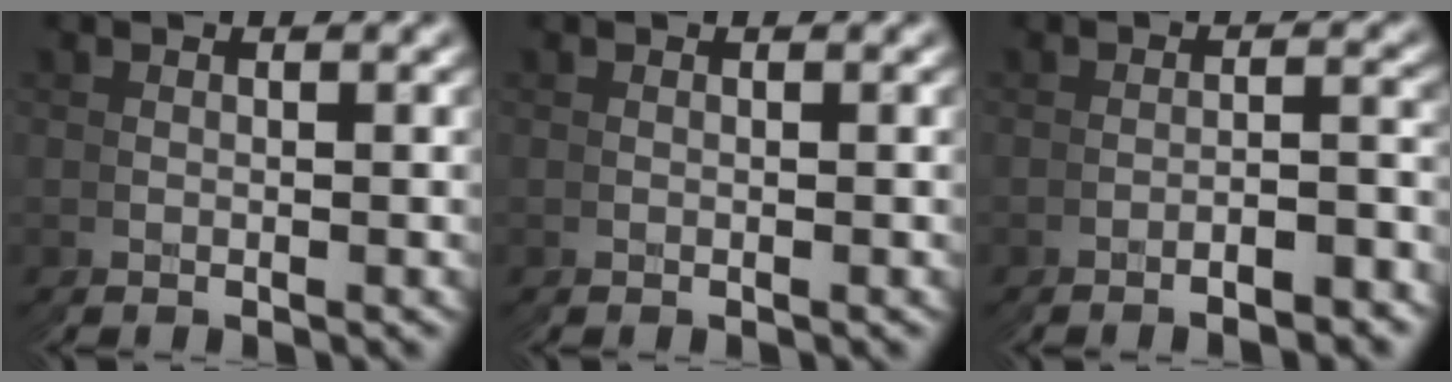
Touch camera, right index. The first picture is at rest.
{"total": 0.0}
{"total": 2.9, "force": [-2.7, -0.6, 0.8], "torque": [-0.004, 0.007, -0.052]}